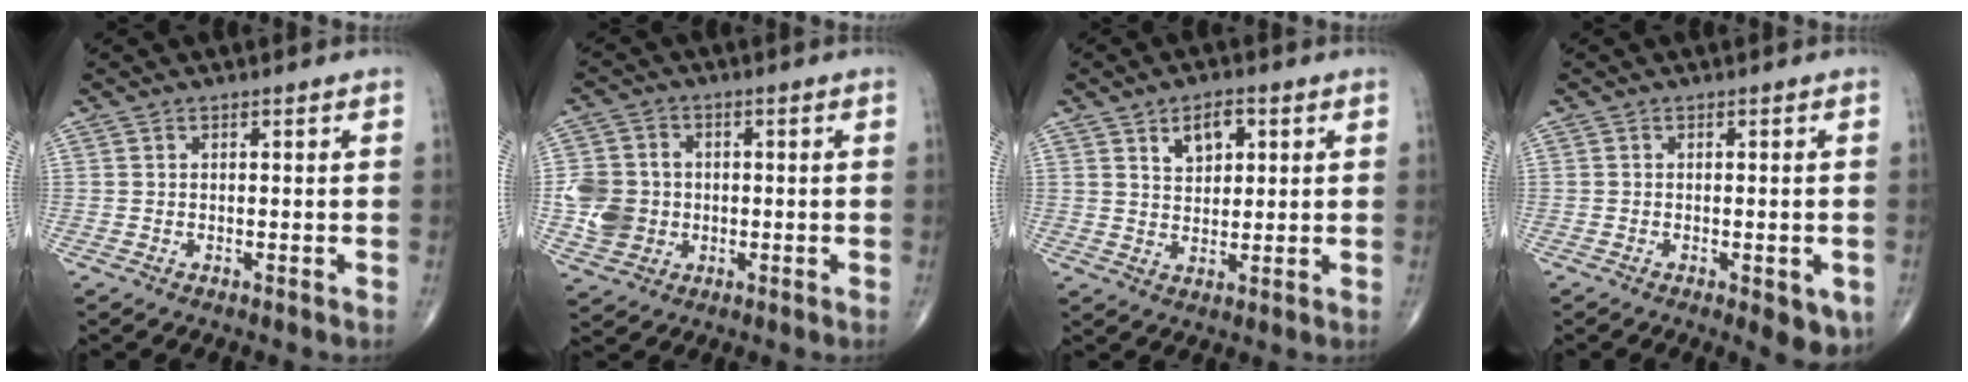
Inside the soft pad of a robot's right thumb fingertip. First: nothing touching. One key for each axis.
{"total": 8.9, "fx": -0.9, "fy": 7.8, "fz": 4.1, "tx": -0.061, "ty": 0.006, "tz": -0.016}
{"total": 5.9, "fx": 2.6, "fy": 3.6, "fz": 4.0, "tx": -0.045, "ty": -0.012, "tz": 0.043}
{"total": 5.6, "fx": -2.0, "fy": 2.1, "fz": 4.8, "tx": -0.049, "ty": -0.004, "tz": -0.019}